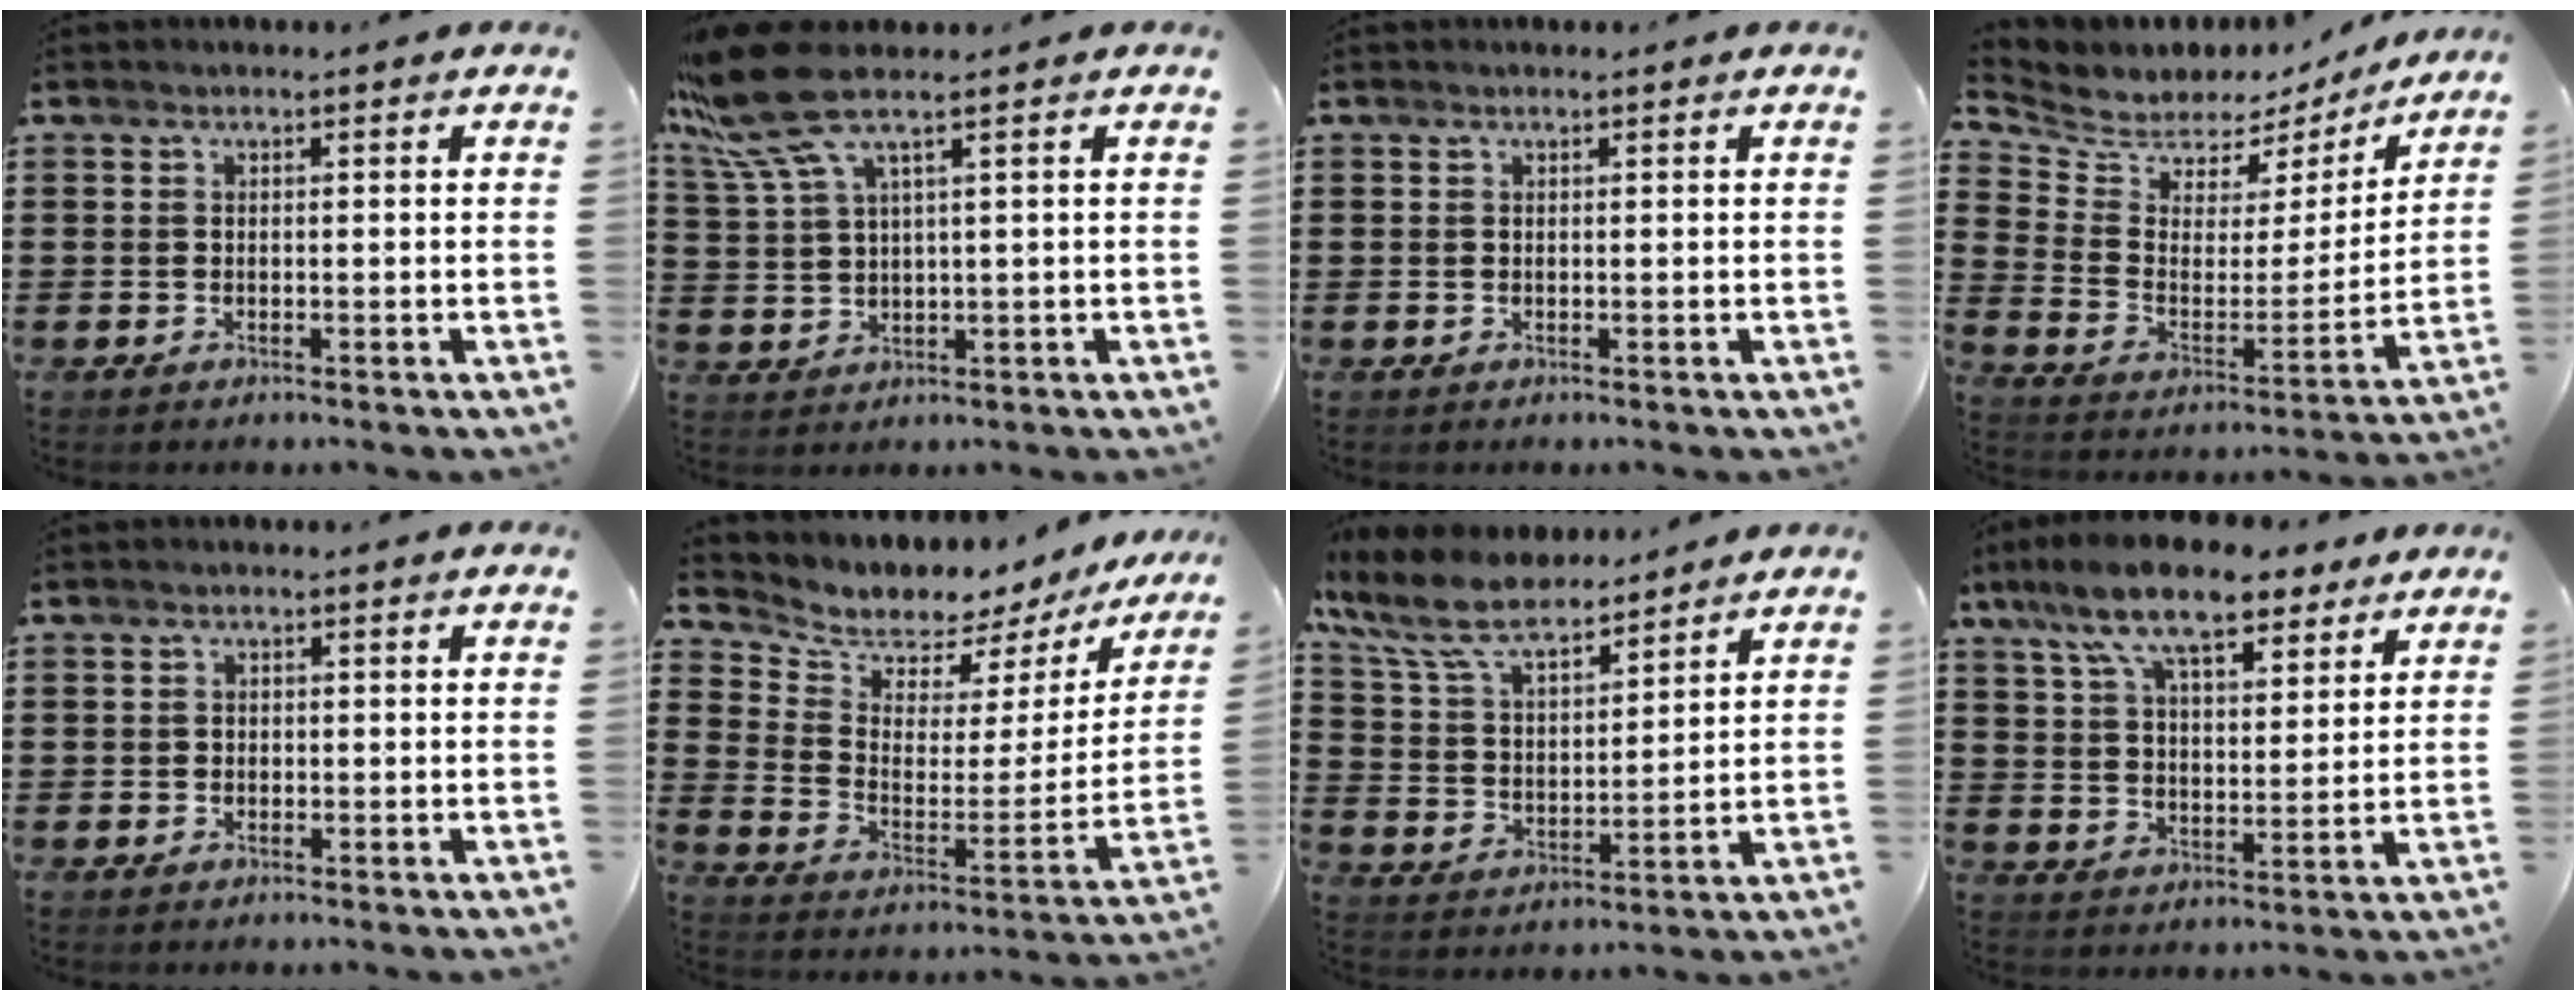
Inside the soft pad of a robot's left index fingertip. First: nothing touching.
{"total": 8.8, "force": [5.0, 1.7, 7.0], "torque": [-0.177, -0.026, 0.086]}
{"total": 0.0}
{"total": 5.2, "force": [4.7, 2.3, -0.1], "torque": [-0.038, -0.038, 0.078]}
{"total": 0.8, "force": [0.0, 0.7, 0.3], "torque": [-0.009, 0.005, -0.001]}
{"total": 5.0, "force": [4.5, 2.2, 0.2], "torque": [-0.033, -0.045, 0.069]}
{"total": 10.2, "force": [8.6, 2.9, 4.7], "torque": [-0.126, -0.033, 0.155]}
{"total": 12.2, "force": [9.2, 3.6, 7.2], "torque": [-0.159, -0.017, 0.165]}